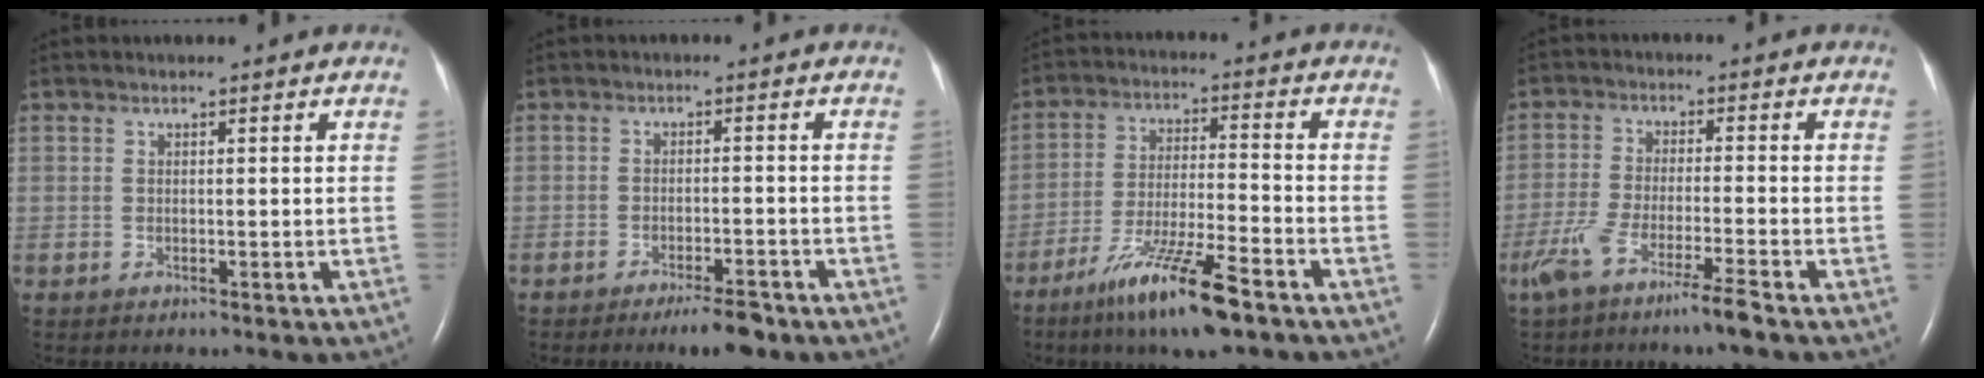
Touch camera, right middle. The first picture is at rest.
{"total": 4.7, "force": [-3.5, 0.9, 3.0], "torque": [-0.048, -0.003, -0.053]}
{"total": 12.4, "force": [-8.0, 0.8, 9.4], "torque": [-0.181, -0.031, -0.143]}
{"total": 7.3, "force": [-5.1, -0.3, 5.2], "torque": [-0.106, -0.017, -0.099]}